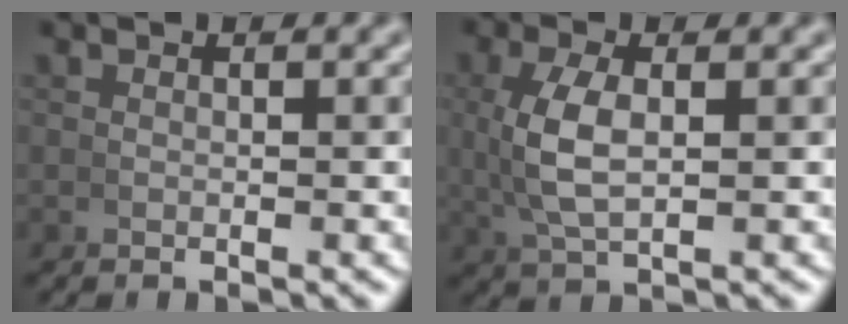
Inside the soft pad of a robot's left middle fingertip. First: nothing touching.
{"total": 4.1, "force": [0.5, 1.8, 3.7], "torque": [-0.088, 0.000, 0.018]}